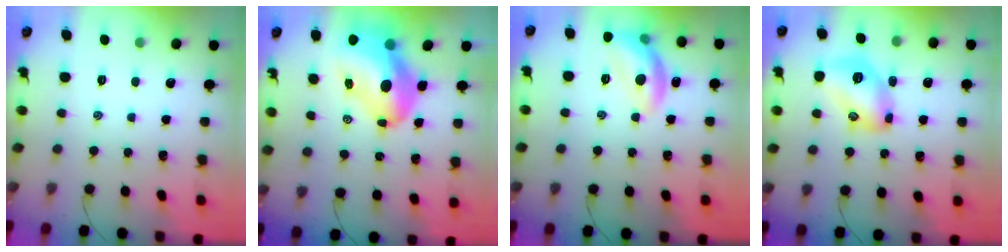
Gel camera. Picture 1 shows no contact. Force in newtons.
{"total": 15.4, "press": 14.7, "slide": 4.6}
{"total": 11.7, "press": 11.6, "slide": 1.0}
{"total": 11.3, "press": 11.3, "slide": 0.7}